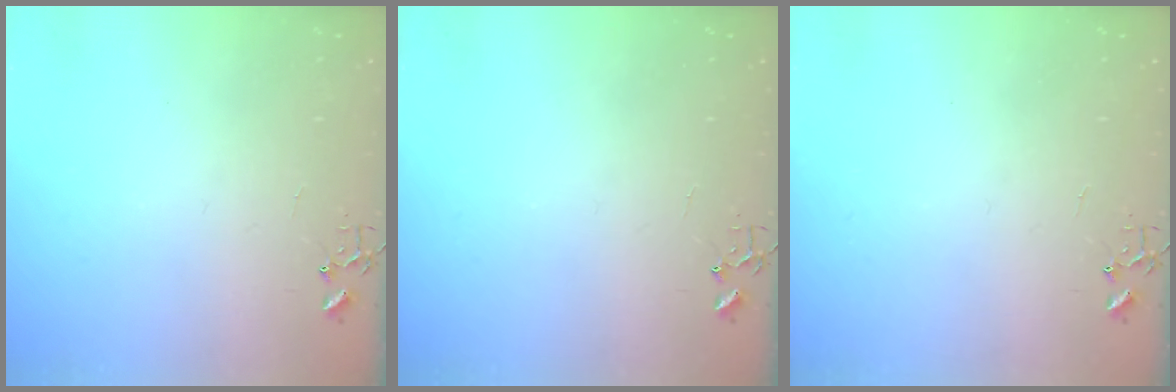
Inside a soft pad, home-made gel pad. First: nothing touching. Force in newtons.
{"total": 0.0}
{"total": 0.0}